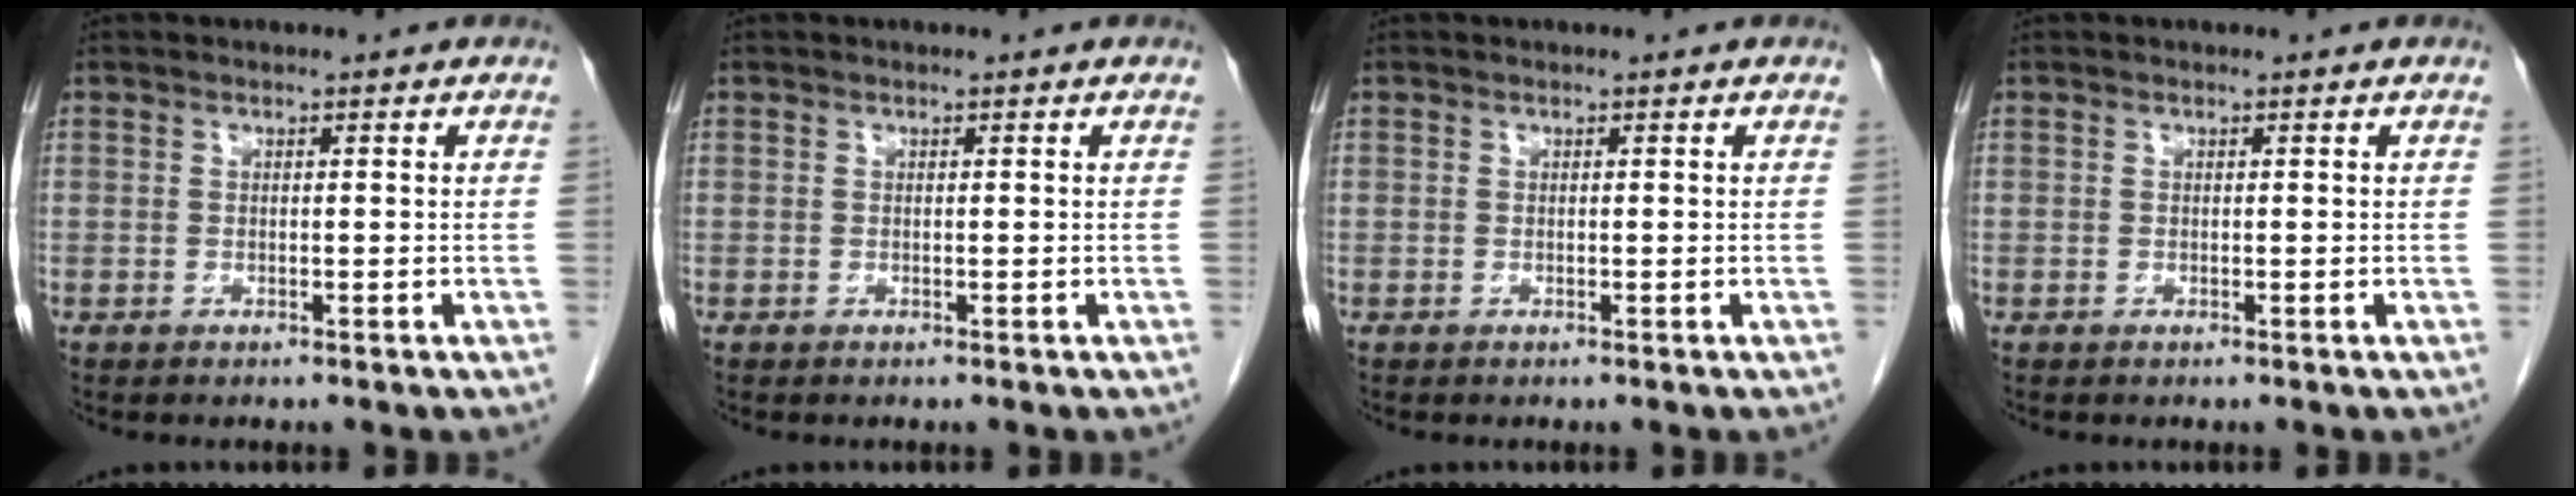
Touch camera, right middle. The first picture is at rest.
{"total": 0.0}
{"total": 0.0}
{"total": 0.0}